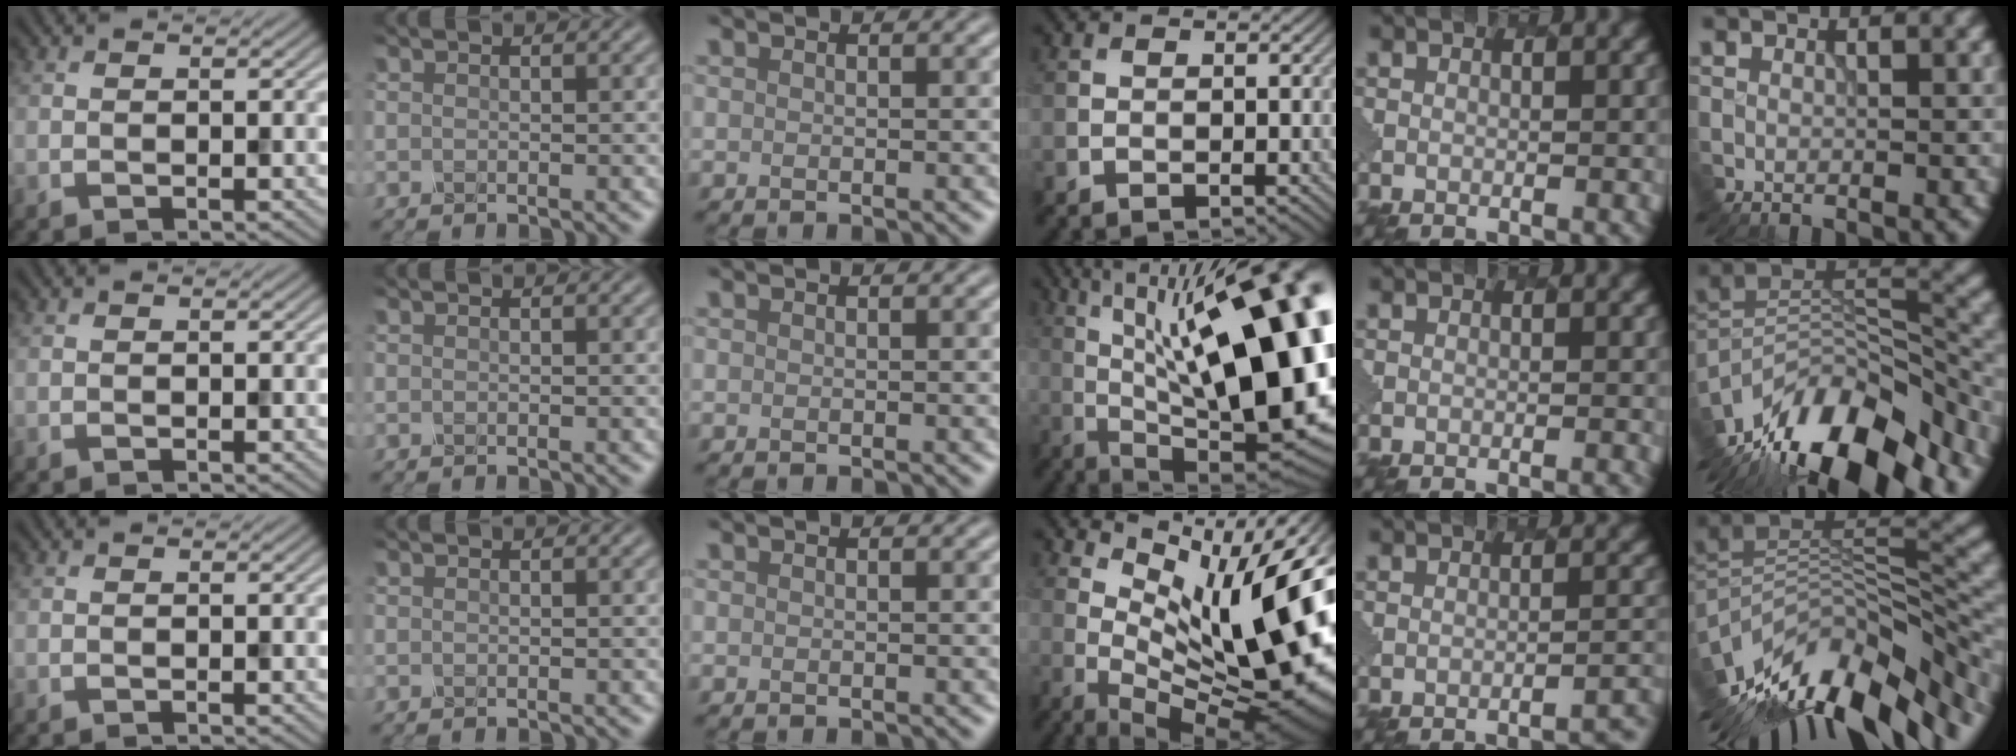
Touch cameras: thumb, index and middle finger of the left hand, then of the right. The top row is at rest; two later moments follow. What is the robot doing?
{"motion": "dispense", "object": "syringe"}